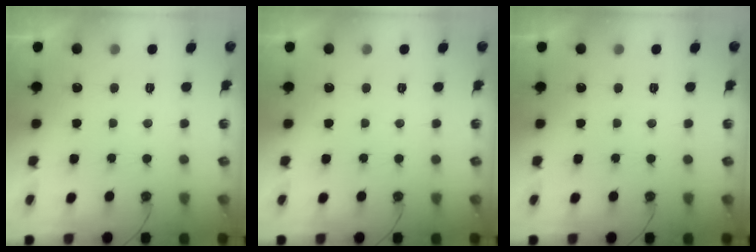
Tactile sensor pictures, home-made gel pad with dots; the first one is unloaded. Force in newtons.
{"total": 0.0}
{"total": 0.0}